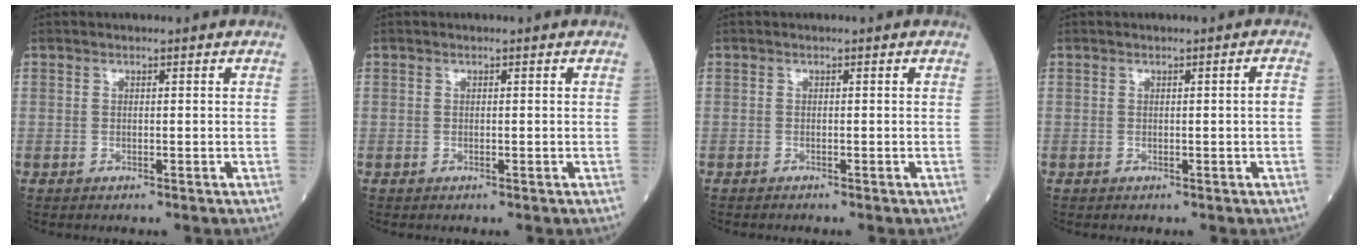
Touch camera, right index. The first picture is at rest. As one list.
[{"total": 0.0}, {"total": 0.5, "force": [-0.5, 0.0, 0.1], "torque": [-0.002, -0.001, -0.011]}, {"total": 1.2, "force": [-0.2, -0.2, 1.2], "torque": [-0.016, 0.000, -0.001]}]